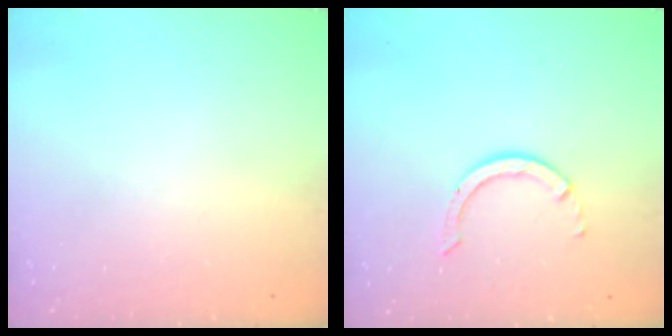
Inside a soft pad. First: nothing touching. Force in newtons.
{"total": 2.9, "press": 2.9, "slide": 0.2}